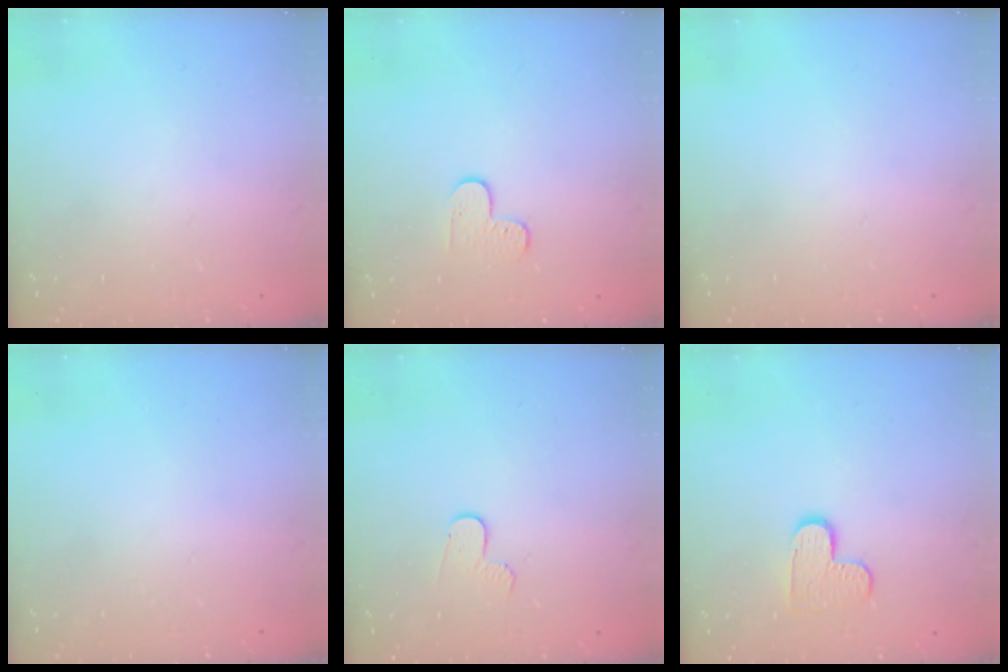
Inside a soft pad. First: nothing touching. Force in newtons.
{"total": 5.5, "press": 5.5, "slide": 0.5}
{"total": 0.0}
{"total": 0.0}
{"total": 4.9, "press": 4.8, "slide": 0.4}
{"total": 7.4, "press": 7.4, "slide": 0.4}